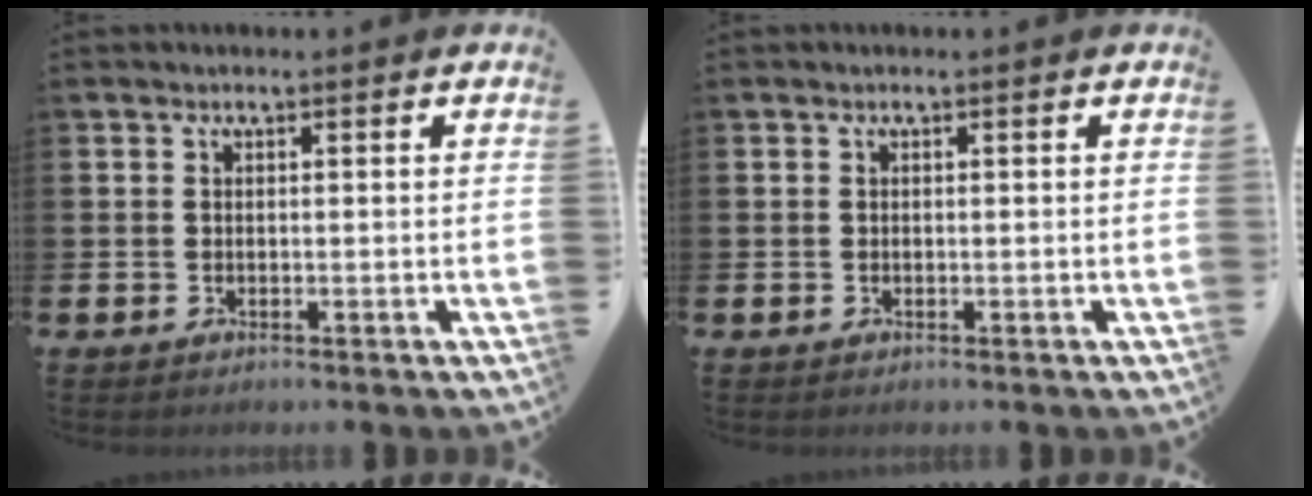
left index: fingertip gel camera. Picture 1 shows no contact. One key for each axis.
{"total": 0.0}